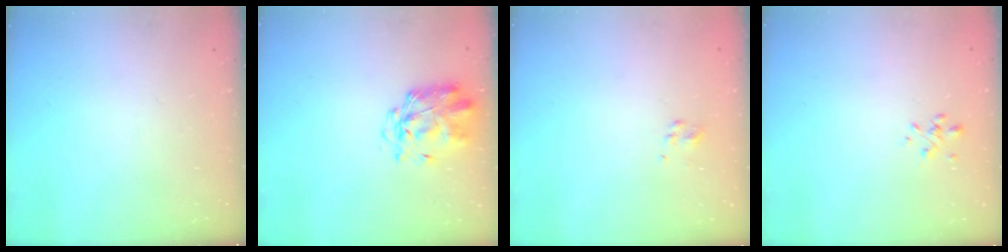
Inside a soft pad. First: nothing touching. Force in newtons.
{"total": 2.7, "press": 2.6, "slide": 0.7}
{"total": 2.3, "press": 2.1, "slide": 1.1}
{"total": 0.0}